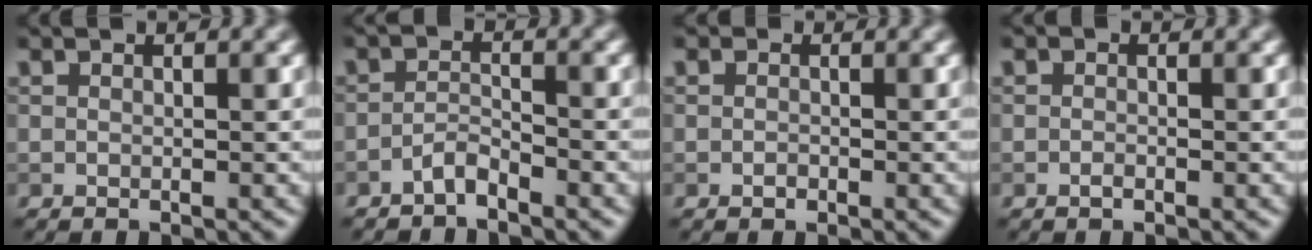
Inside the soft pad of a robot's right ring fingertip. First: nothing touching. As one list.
[{"total": 1.7, "force": [-1.4, 0.3, 0.8], "torque": [-0.016, 0.007, -0.031]}, {"total": 0.7, "force": [-0.3, 0.6, 0.3], "torque": [-0.001, -0.002, -0.007]}, {"total": 0.6, "force": [-0.3, 0.3, 0.4], "torque": [-0.008, 0.000, -0.007]}]